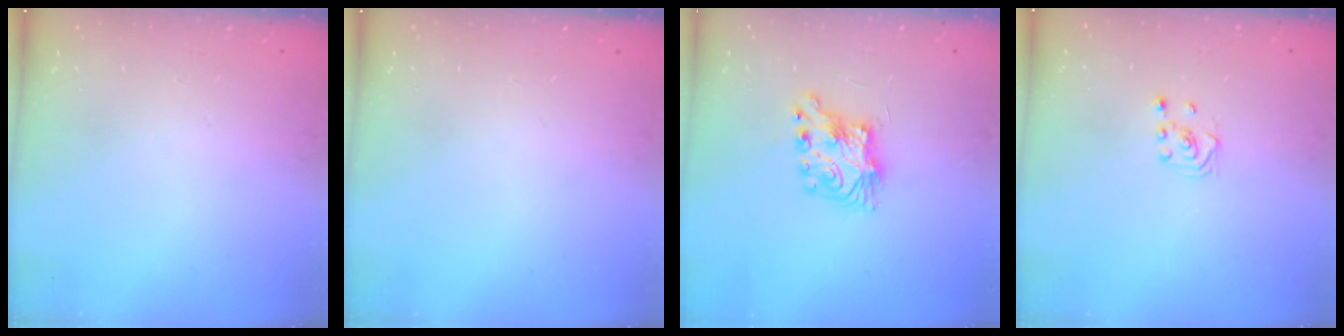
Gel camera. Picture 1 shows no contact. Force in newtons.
{"total": 0.0}
{"total": 7.3, "press": 7.3, "slide": 0.1}
{"total": 1.9, "press": 1.7, "slide": 0.8}